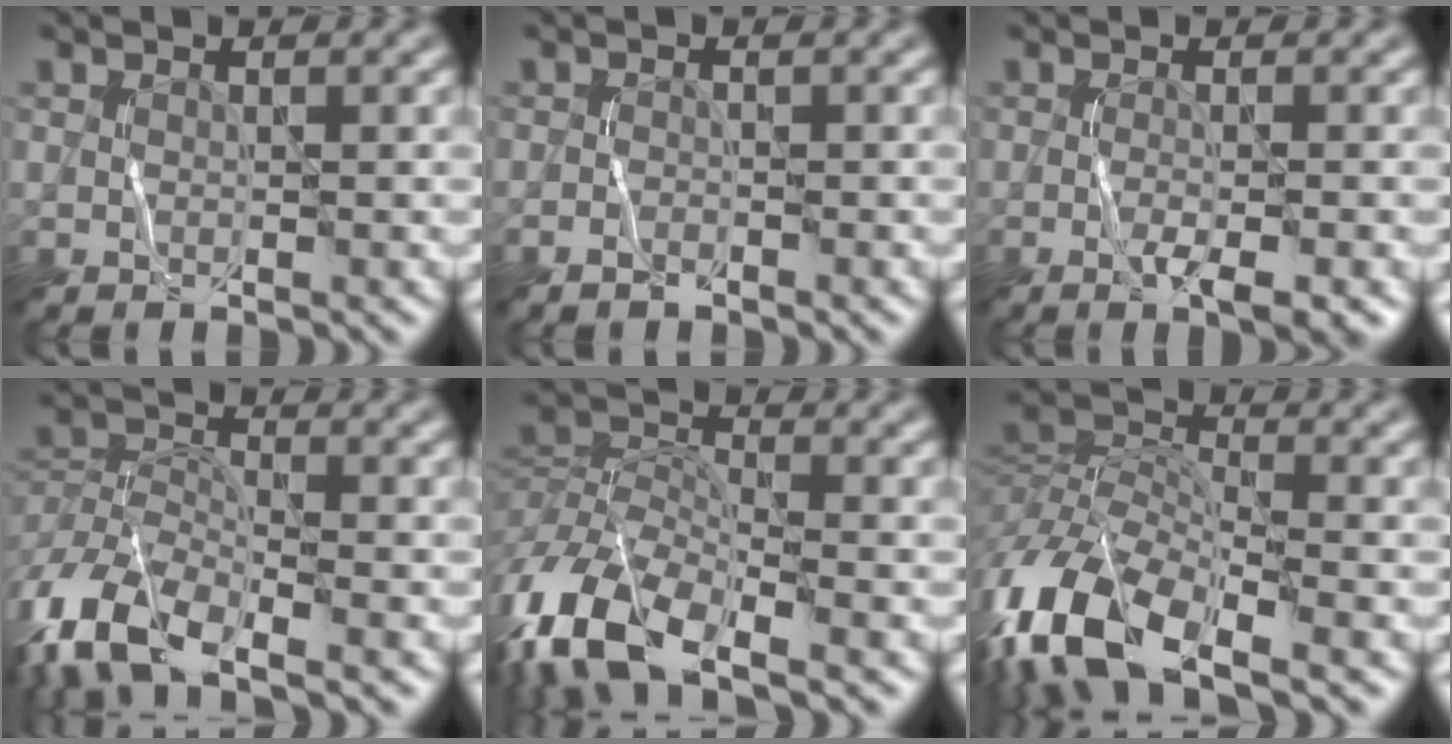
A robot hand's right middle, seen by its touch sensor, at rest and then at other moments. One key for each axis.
{"total": 1.0, "fx": -0.9, "fy": 0.3, "fz": 0.4, "tx": -0.011, "ty": 0.005, "tz": -0.018}
{"total": 2.9, "fx": -0.9, "fy": 0.6, "fz": 2.7, "tx": -0.043, "ty": -0.003, "tz": -0.013}
{"total": 9.0, "fx": -6.0, "fy": 4.0, "fz": 5.4, "tx": -0.117, "ty": -0.004, "tz": -0.128}
{"total": 11.2, "fx": -6.7, "fy": 5.2, "fz": 7.3, "tx": -0.157, "ty": -0.001, "tz": -0.140}
{"total": 12.7, "fx": -6.3, "fy": 6.2, "fz": 9.1, "tx": -0.197, "ty": 0.001, "tz": -0.129}